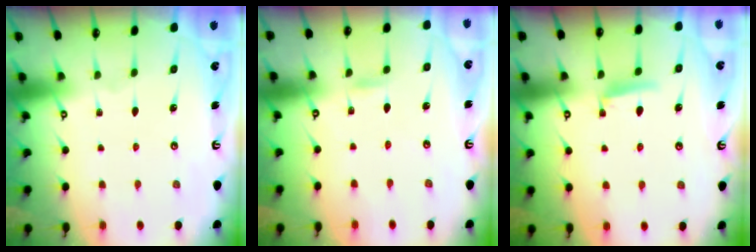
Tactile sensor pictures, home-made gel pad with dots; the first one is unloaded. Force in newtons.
{"total": 2.8, "press": 2.8, "slide": 0.2}
{"total": 6.0, "press": 5.9, "slide": 0.8}